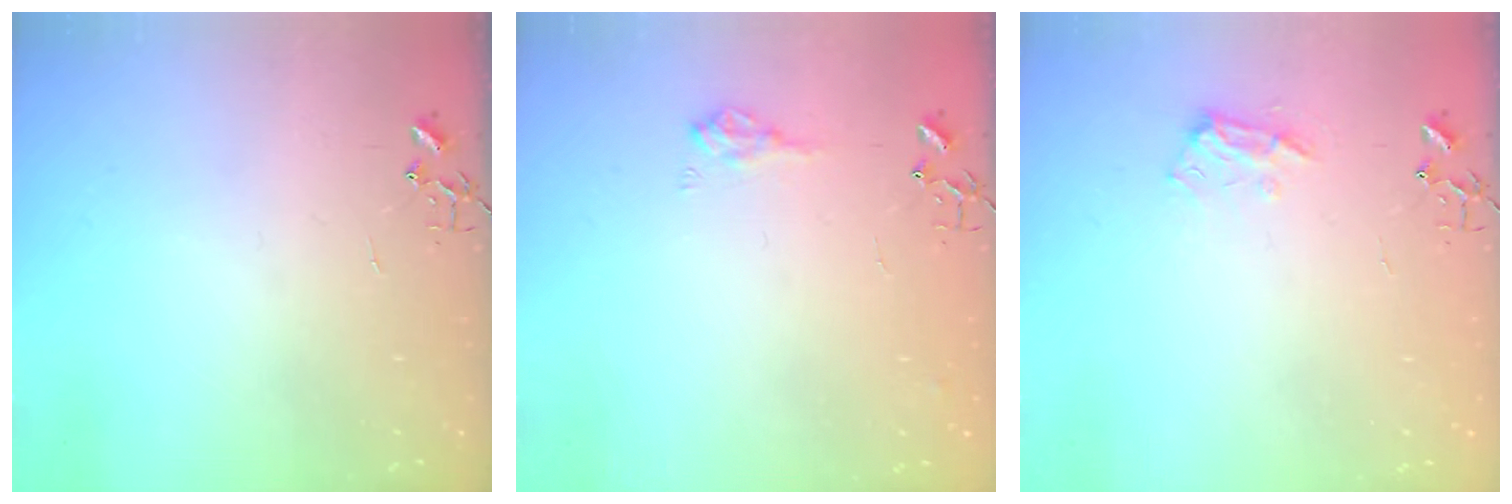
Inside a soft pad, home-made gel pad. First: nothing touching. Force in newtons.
{"total": 8.8, "press": 8.7, "slide": 1.0}
{"total": 9.0, "press": 8.9, "slide": 1.1}